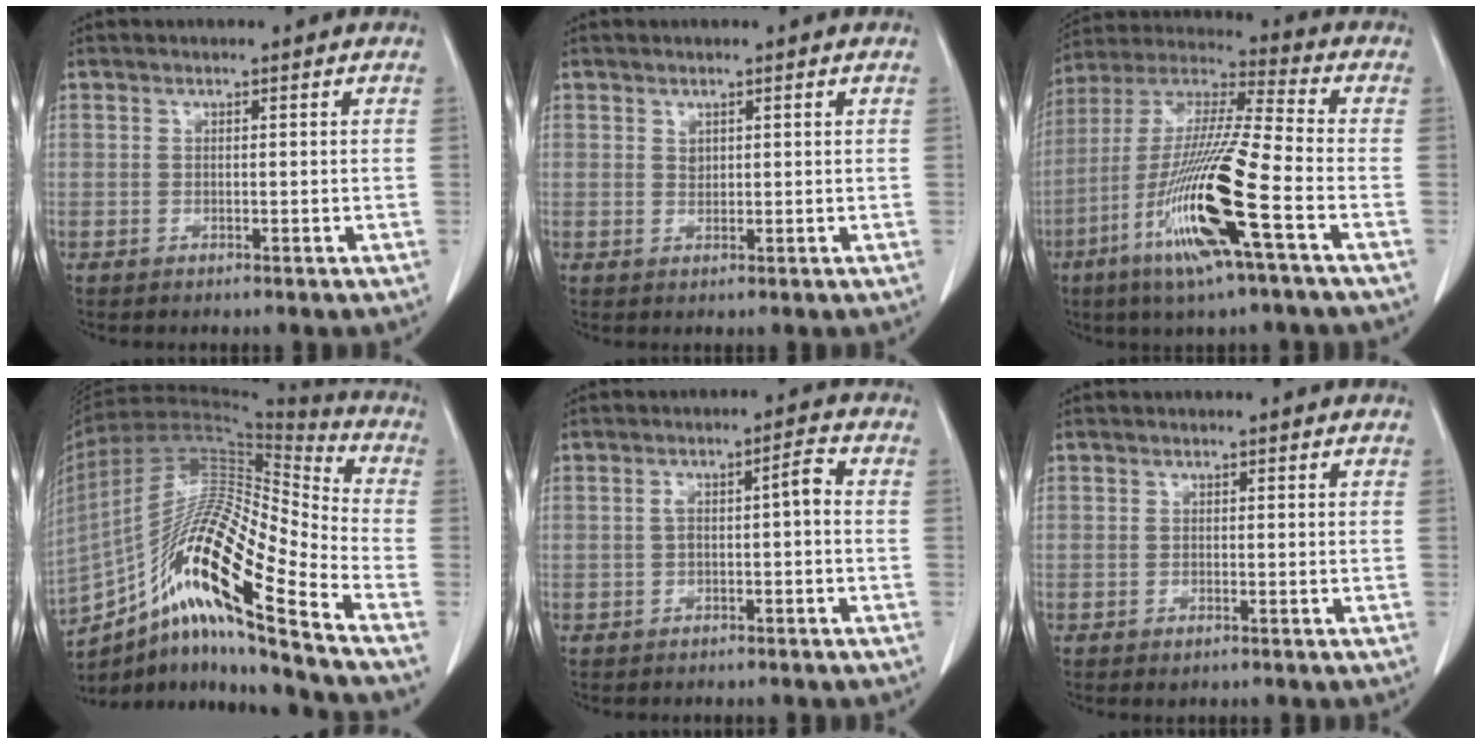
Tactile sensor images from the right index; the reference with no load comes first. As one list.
[{"total": 1.0, "force": [0.6, 0.6, 0.4], "torque": [-0.003, 0.001, 0.015]}, {"total": 18.3, "force": [-7.1, 0.2, 16.8], "torque": [-0.353, -0.027, -0.139]}, {"total": 22.0, "force": [-13.0, 1.4, 17.7], "torque": [-0.339, -0.005, -0.235]}, {"total": 3.6, "force": [-0.5, 0.7, 3.5], "torque": [-0.055, 0.022, -0.003]}, {"total": 0.8, "force": [-0.5, 0.4, 0.5], "torque": [-0.010, -0.001, -0.001]}]